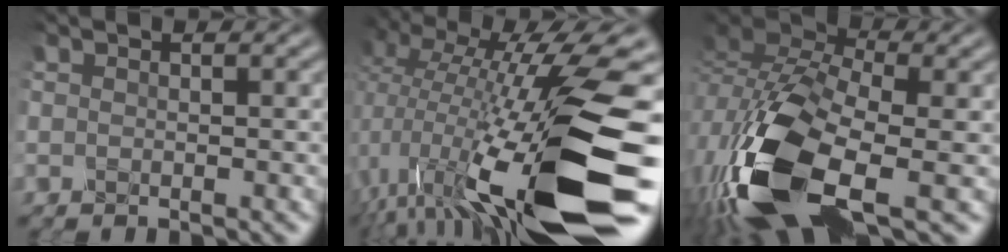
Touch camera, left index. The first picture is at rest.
{"total": 15.0, "force": [-1.9, 3.9, 14.3], "torque": [-0.248, 0.008, -0.034]}
{"total": 13.0, "force": [-5.6, 6.3, 9.9], "torque": [-0.244, -0.024, -0.105]}